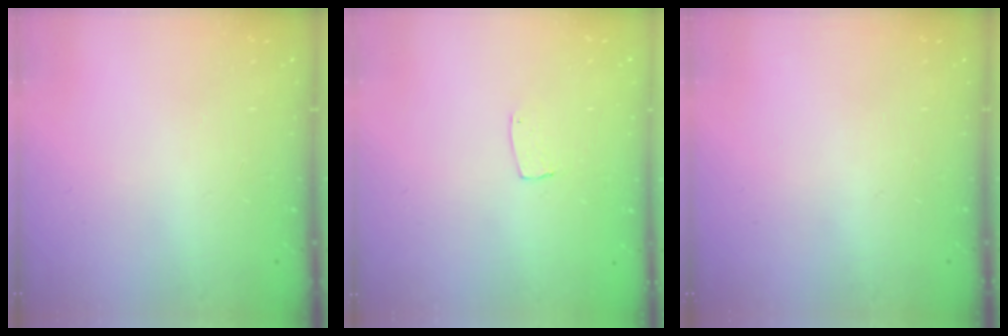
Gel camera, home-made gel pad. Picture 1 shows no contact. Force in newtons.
{"total": 4.3, "press": 4.3, "slide": 0.2}
{"total": 0.0}